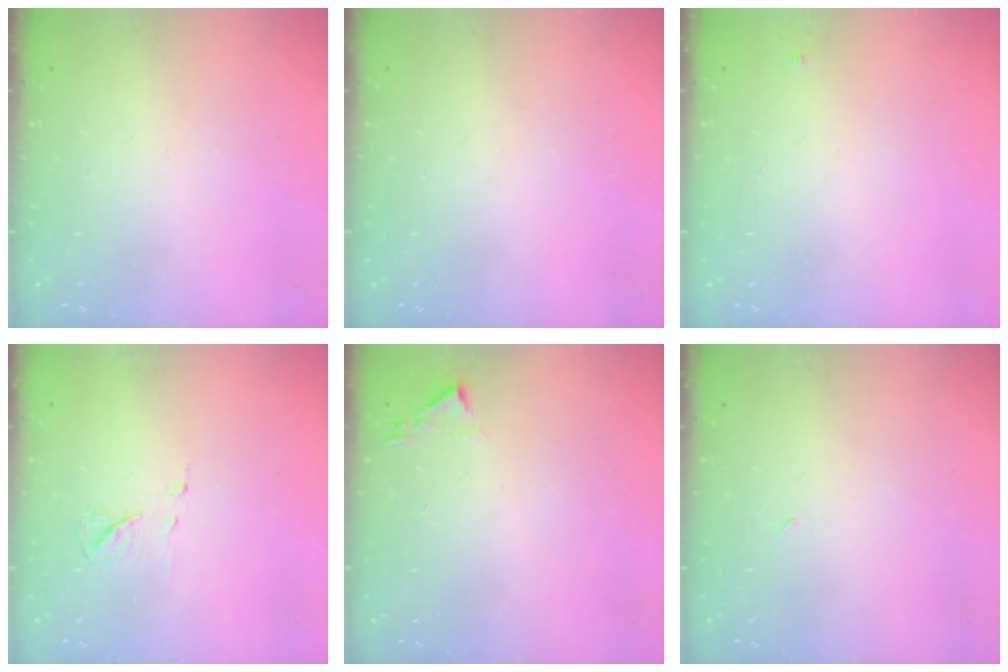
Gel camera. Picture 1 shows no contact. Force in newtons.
{"total": 0.0}
{"total": 2.7, "press": 2.7, "slide": 0.4}
{"total": 5.8, "press": 5.8, "slide": 0.5}
{"total": 1.8, "press": 1.7, "slide": 0.2}
{"total": 2.3, "press": 2.0, "slide": 1.2}